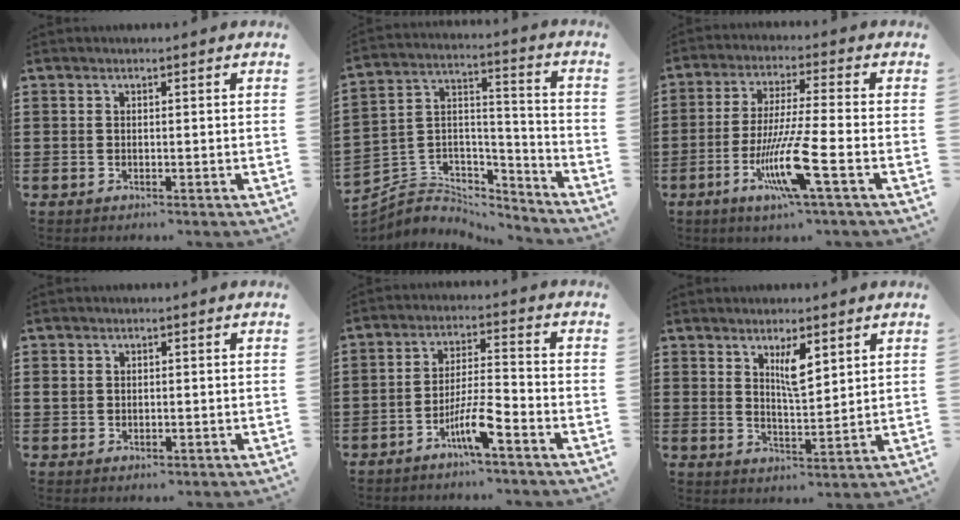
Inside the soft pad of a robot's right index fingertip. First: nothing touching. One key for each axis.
{"total": 4.8, "fx": -3.7, "fy": 2.9, "fz": 0.5, "tx": -0.030, "ty": -0.005, "tz": -0.078}
{"total": 10.9, "fx": -4.6, "fy": 0.4, "fz": 9.8, "tx": -0.200, "ty": -0.014, "tz": -0.090}
{"total": 1.2, "fx": 0.2, "fy": 1.1, "fz": 0.5, "tx": -0.013, "ty": 0.008, "tz": 0.002}
{"total": 6.6, "fx": -4.0, "fy": 0.7, "fz": 5.1, "tx": -0.103, "ty": -0.002, "tz": -0.077}
{"total": 5.1, "fx": 2.7, "fy": 1.5, "fz": 4.1, "tx": -0.071, "ty": -0.003, "tz": 0.043}